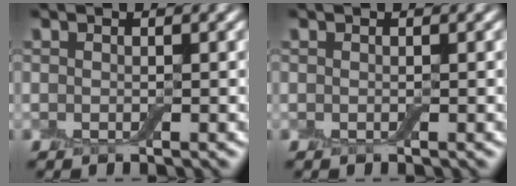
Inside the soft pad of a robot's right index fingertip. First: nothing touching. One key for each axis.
{"total": 0.0}